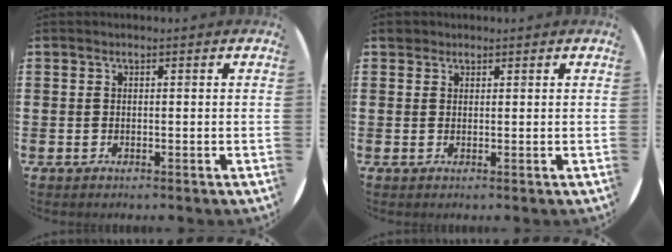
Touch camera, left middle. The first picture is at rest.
{"total": 1.2, "force": [1.1, 0.6, 0.1], "torque": [0.005, 0.000, 0.018]}